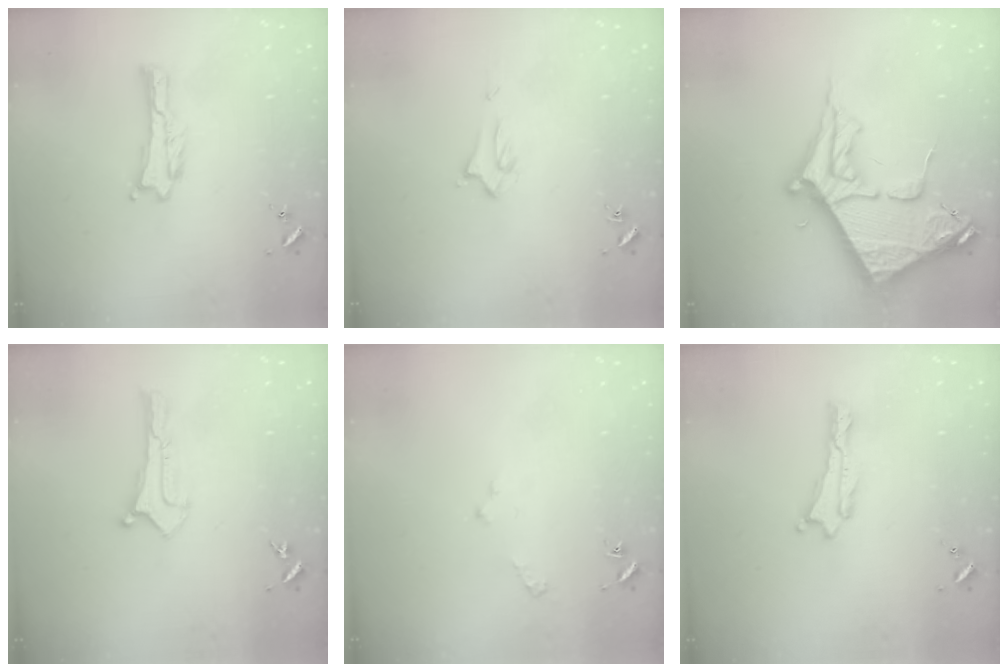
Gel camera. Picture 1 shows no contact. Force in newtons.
{"total": 1.4, "press": 1.4, "slide": 0.2}
{"total": 8.8, "press": 8.7, "slide": 0.9}
{"total": 0.0}
{"total": 1.6, "press": 1.6, "slide": 0.2}
{"total": 0.0}